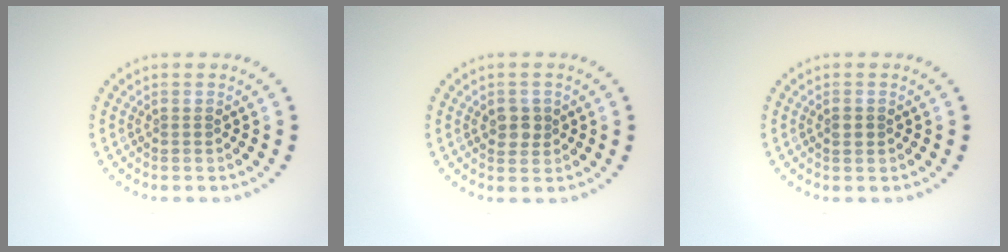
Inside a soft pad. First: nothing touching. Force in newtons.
{"total": 2.0, "press": 1.9, "slide": 0.5}
{"total": 1.2, "press": 1.2, "slide": 0.1}